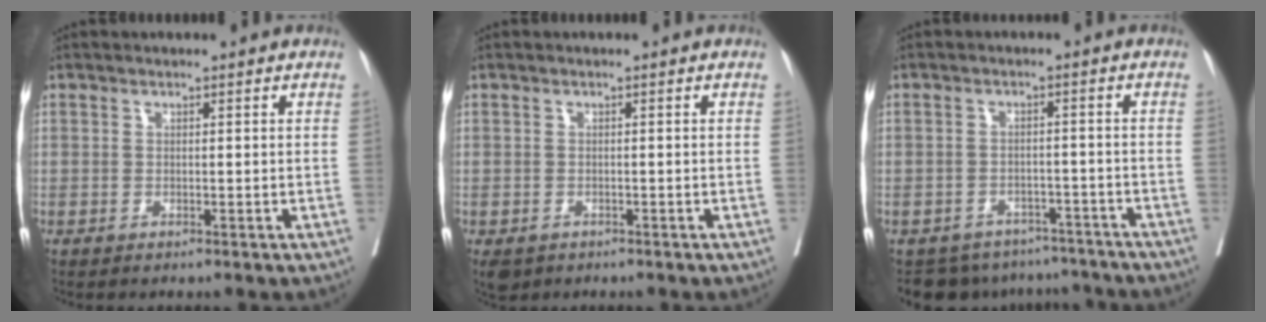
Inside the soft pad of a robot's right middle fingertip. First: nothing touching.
{"total": 3.2, "force": [-1.9, 2.2, 1.1], "torque": [-0.018, -0.004, -0.026]}
{"total": 10.2, "force": [-9.1, 4.6, 0.8], "torque": [-0.005, 0.016, -0.109]}